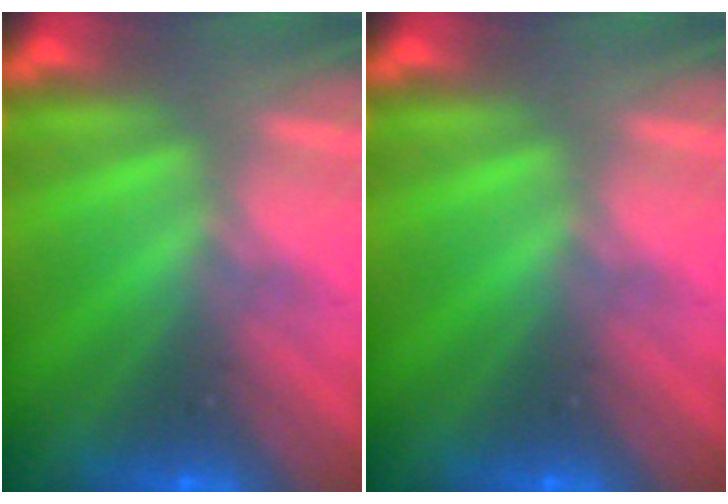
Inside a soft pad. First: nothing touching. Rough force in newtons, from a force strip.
{"total": 0.0}